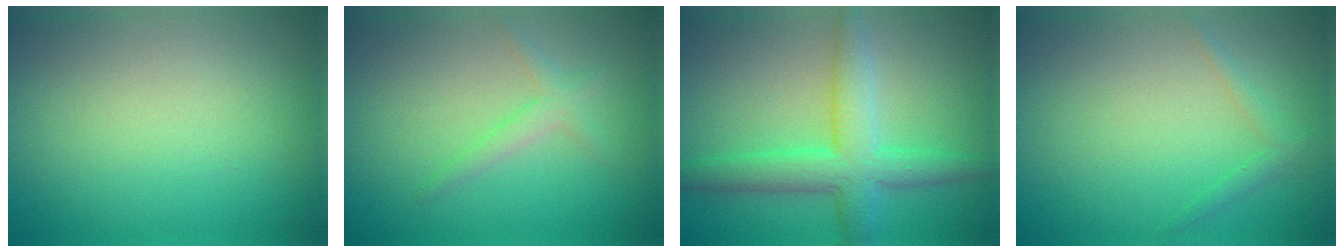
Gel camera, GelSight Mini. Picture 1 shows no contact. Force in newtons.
{"total": 1.6, "press": 1.6, "slide": 0.1}
{"total": 5.3, "press": 5.3, "slide": 0.1}
{"total": 1.2, "press": 1.2, "slide": 0.1}